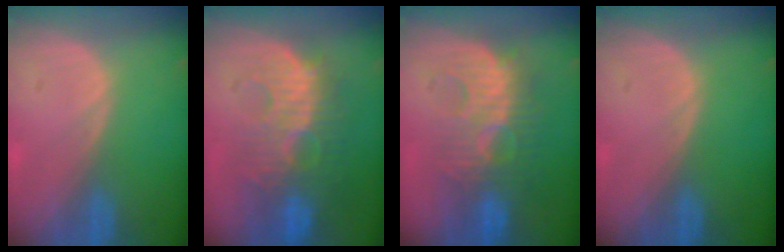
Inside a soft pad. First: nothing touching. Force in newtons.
{"total": 10.8, "press": 9.9, "slide": 4.2}
{"total": 9.0, "press": 8.8, "slide": 1.7}
{"total": 0.0}